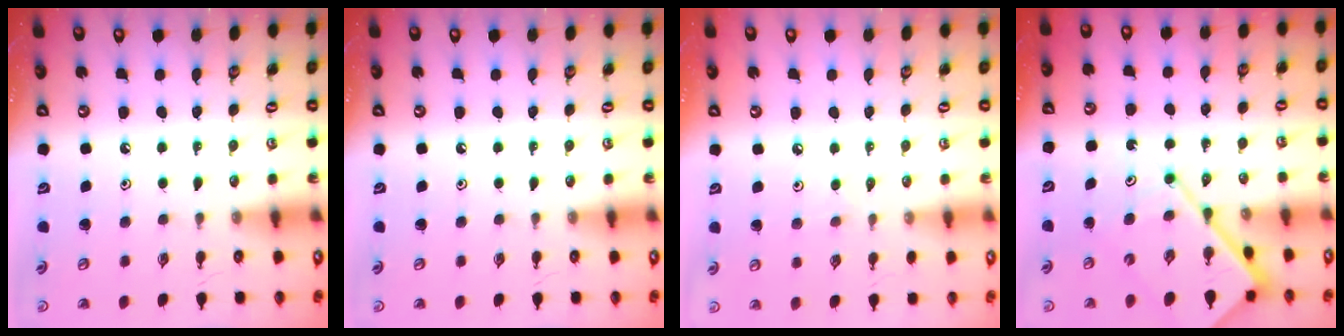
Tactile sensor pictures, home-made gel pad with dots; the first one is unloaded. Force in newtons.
{"total": 0.0}
{"total": 5.1, "press": 5.0, "slide": 0.6}
{"total": 10.7, "press": 10.7, "slide": 0.9}